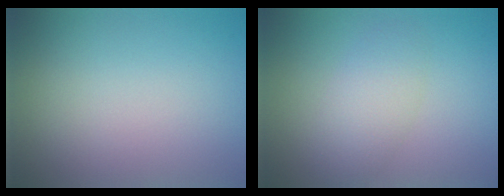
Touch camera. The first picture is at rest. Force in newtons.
{"total": 3.0, "press": 3.0, "slide": 0.2}